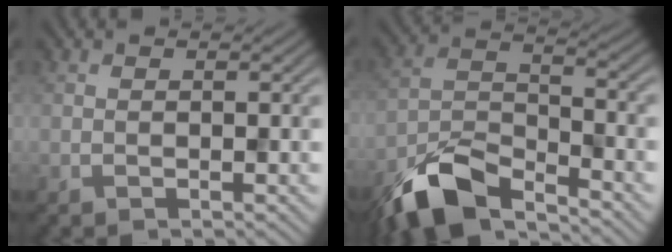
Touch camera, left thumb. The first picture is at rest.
{"total": 10.0, "force": [-7.6, 3.3, 5.5], "torque": [-0.107, -0.007, -0.166]}